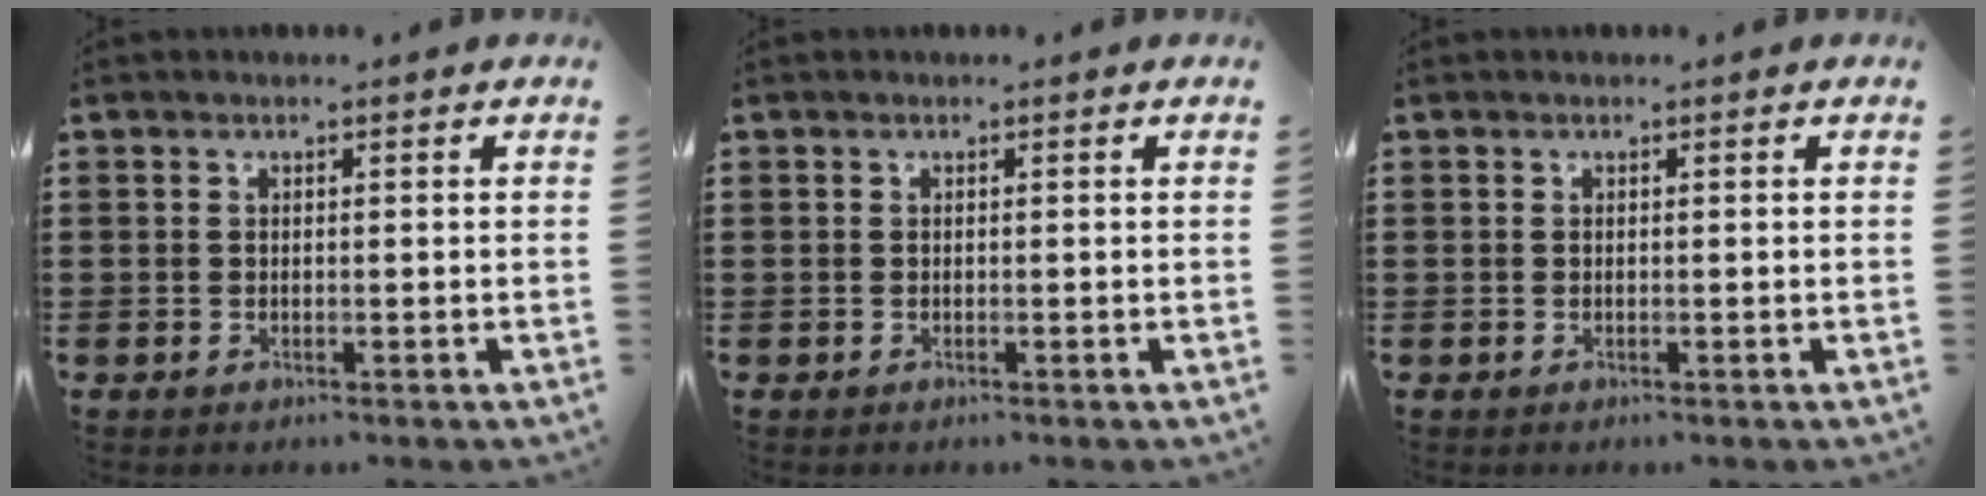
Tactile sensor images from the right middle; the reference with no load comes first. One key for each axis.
{"total": 0.0}
{"total": 0.0}